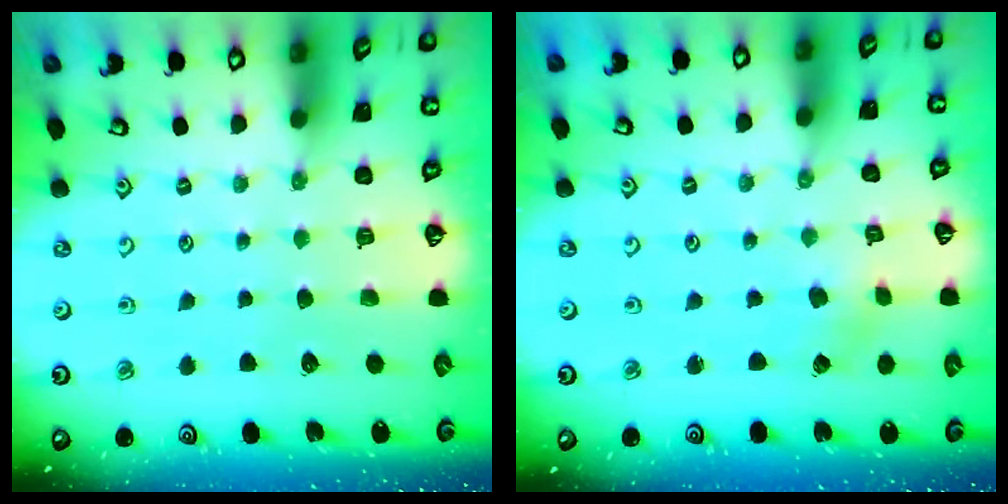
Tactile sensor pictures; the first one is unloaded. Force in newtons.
{"total": 1.6, "press": 1.5, "slide": 0.2}